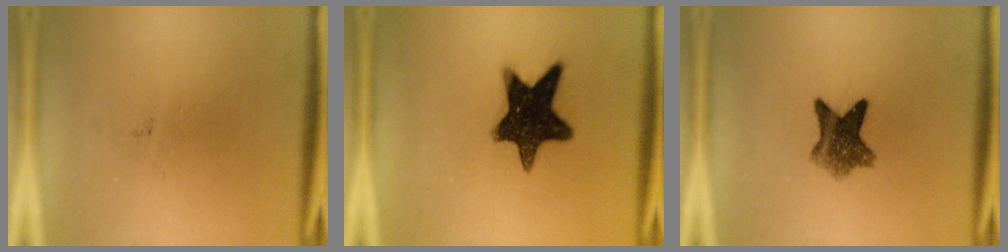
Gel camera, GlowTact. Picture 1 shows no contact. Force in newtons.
{"total": 14.8}
{"total": 6.8}